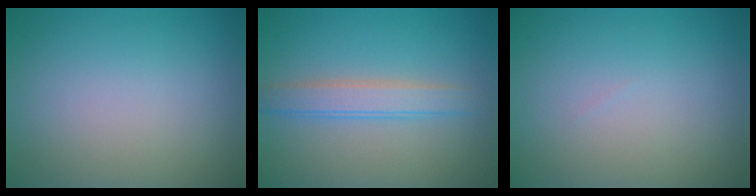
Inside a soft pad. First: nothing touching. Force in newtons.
{"total": 2.8, "press": 2.8, "slide": 0.1}
{"total": 0.0}